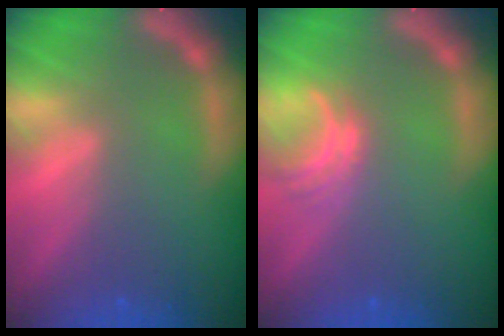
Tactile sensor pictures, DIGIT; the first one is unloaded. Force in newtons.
{"total": 2.5}